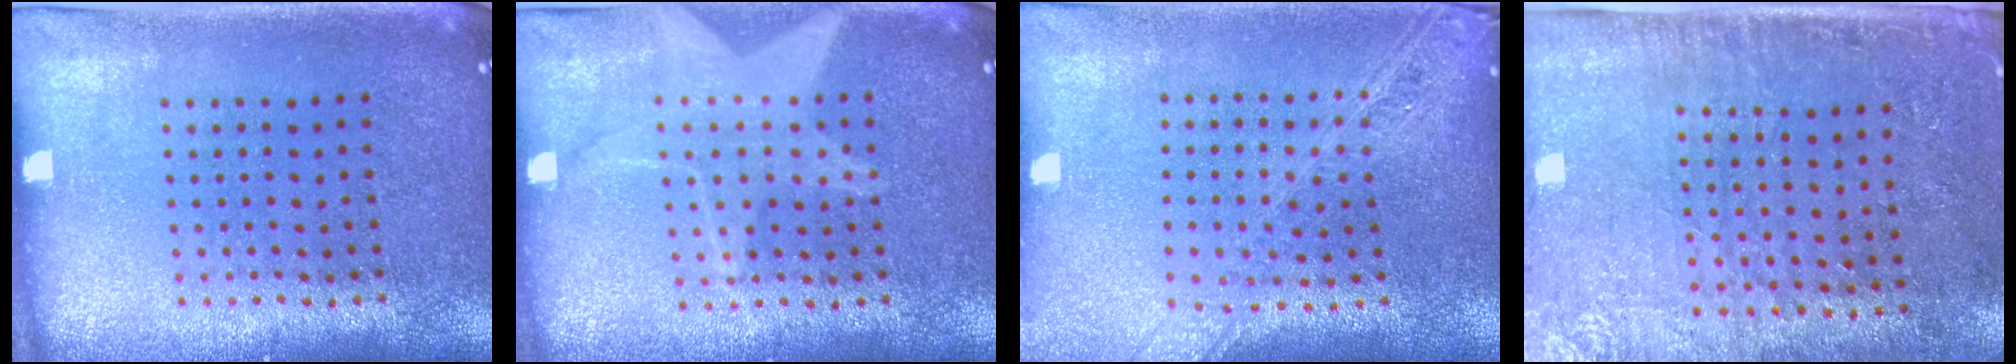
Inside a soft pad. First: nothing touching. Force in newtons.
{"total": 2.5, "press": 2.5, "slide": 0.3}
{"total": 2.2, "press": 1.9, "slide": 1.2}
{"total": 2.9, "press": 2.5, "slide": 1.5}